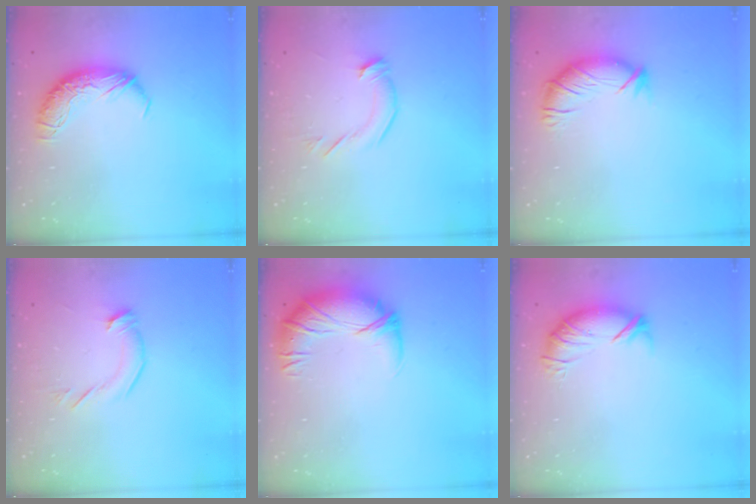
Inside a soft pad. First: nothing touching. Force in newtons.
{"total": 2.8, "press": 2.7, "slide": 0.4}
{"total": 2.8, "press": 2.0, "slide": 2.1}
{"total": 2.8, "press": 2.7, "slide": 0.4}
{"total": 2.8, "press": 1.2, "slide": 2.6}
{"total": 3.8, "press": 3.4, "slide": 1.8}